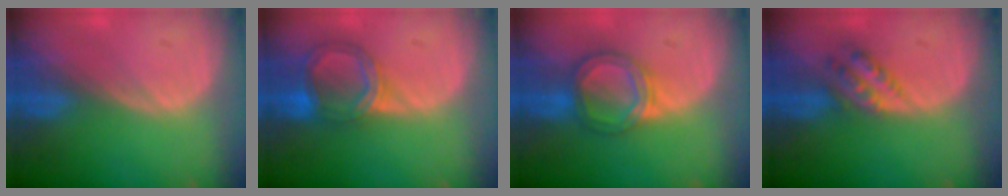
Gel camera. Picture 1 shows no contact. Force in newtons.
{"total": 6.5, "press": 5.8, "slide": 2.9}
{"total": 6.1, "press": 5.6, "slide": 2.4}
{"total": 4.5, "press": 4.0, "slide": 2.0}